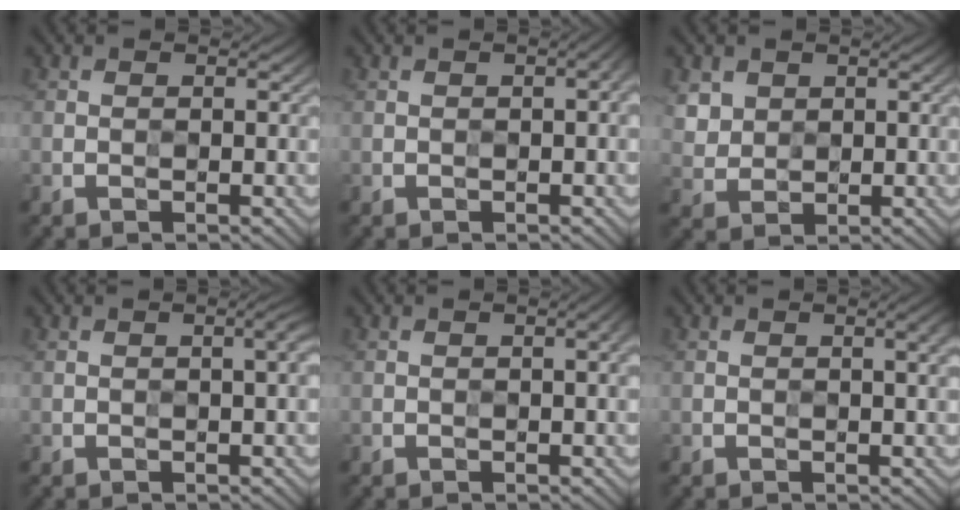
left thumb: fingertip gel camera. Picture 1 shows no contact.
{"total": 1.7, "force": [-0.1, 0.4, 1.7], "torque": [-0.027, 0.003, -0.003]}
{"total": 3.5, "force": [1.9, 2.8, 1.1], "torque": [-0.045, -0.012, 0.043]}
{"total": 2.3, "force": [0.5, 0.5, 2.2], "torque": [-0.029, 0.008, 0.003]}
{"total": 2.0, "force": [0.3, 0.4, 1.9], "torque": [-0.026, 0.006, 0.004]}
{"total": 2.3, "force": [0.7, 0.4, 2.1], "torque": [-0.031, 0.006, 0.009]}